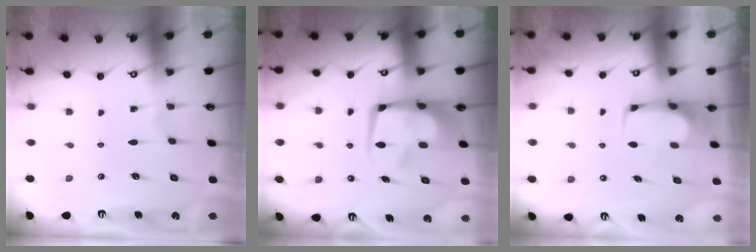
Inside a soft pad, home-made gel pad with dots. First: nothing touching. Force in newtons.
{"total": 10.8, "press": 10.7, "slide": 1.4}
{"total": 1.5, "press": 1.5, "slide": 0.3}